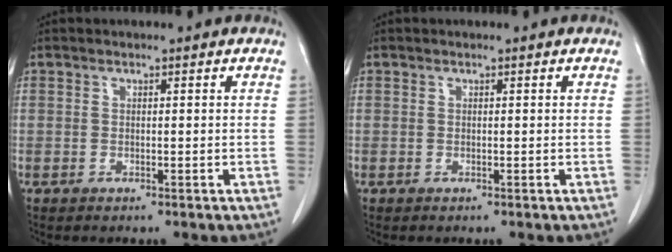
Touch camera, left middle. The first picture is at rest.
{"total": 0.0}